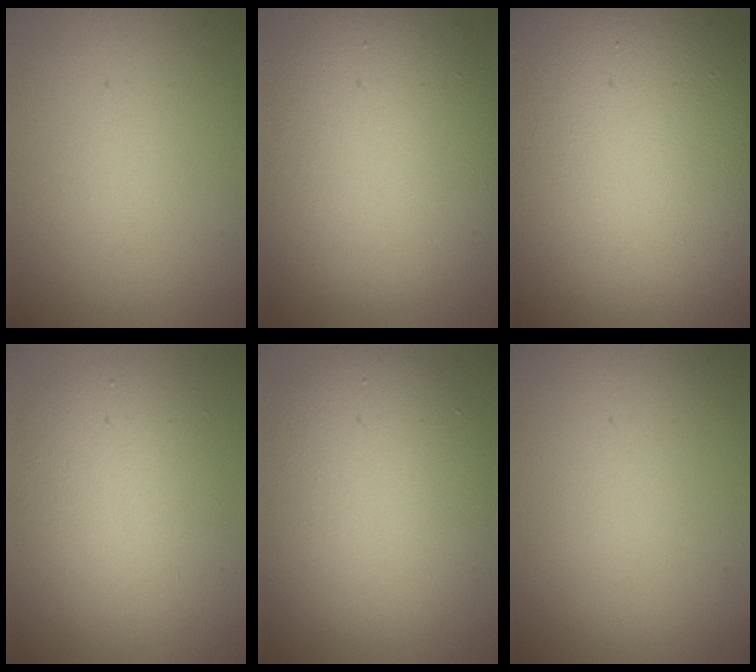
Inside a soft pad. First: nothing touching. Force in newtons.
{"total": 12.0, "press": 12.0, "slide": 0.7}
{"total": 25.6, "press": 25.6, "slide": 1.1}
{"total": 4.6, "press": 4.6, "slide": 0.2}
{"total": 7.9, "press": 7.9, "slide": 0.2}
{"total": 0.0}